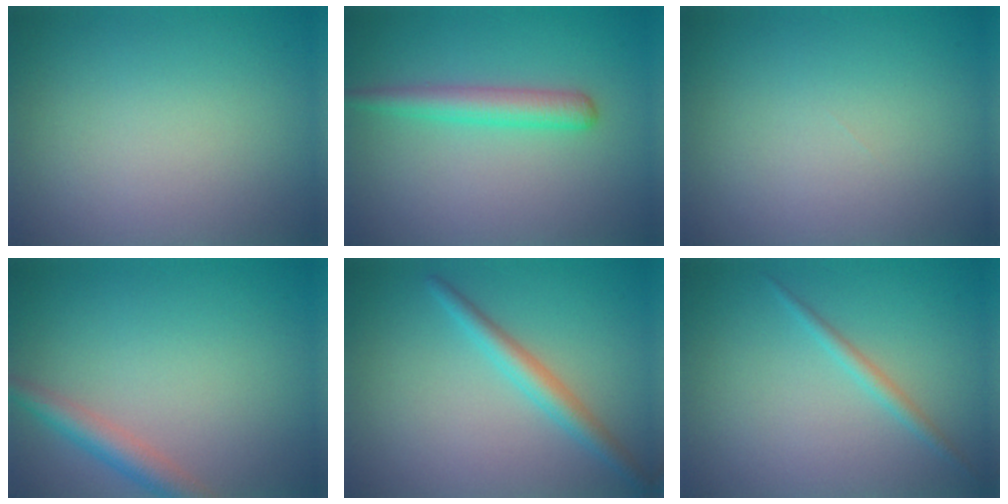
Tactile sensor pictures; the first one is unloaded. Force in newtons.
{"total": 2.8, "press": 2.8, "slide": 0.1}
{"total": 0.0}
{"total": 2.8, "press": 2.8, "slide": 0.1}
{"total": 2.5, "press": 2.5, "slide": 0.1}
{"total": 1.3, "press": 1.3, "slide": 0.0}